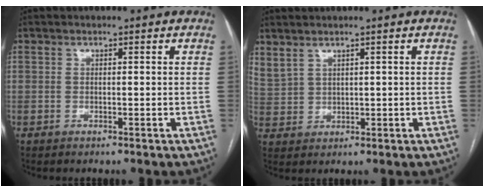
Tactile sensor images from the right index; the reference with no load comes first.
{"total": 5.1, "force": [3.7, 2.6, 2.4], "torque": [-0.063, 0.007, 0.093]}